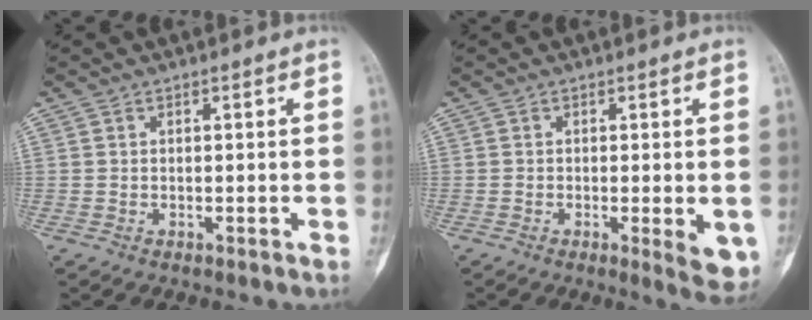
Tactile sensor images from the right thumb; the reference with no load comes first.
{"total": 5.5, "force": [-1.2, 1.5, 5.2], "torque": [-0.067, -0.013, -0.015]}